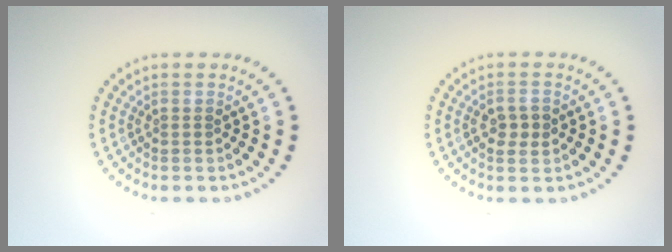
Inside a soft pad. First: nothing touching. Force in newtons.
{"total": 1.9, "press": 1.9, "slide": 0.2}